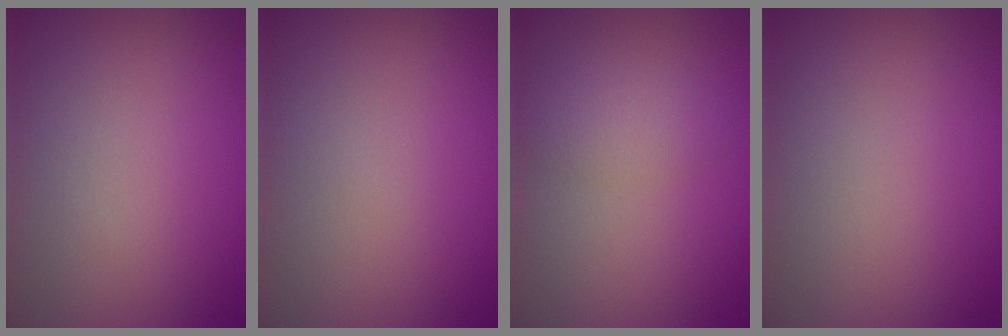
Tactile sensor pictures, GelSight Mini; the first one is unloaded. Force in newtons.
{"total": 0.0}
{"total": 2.2, "press": 2.2, "slide": 0.1}
{"total": 0.0}